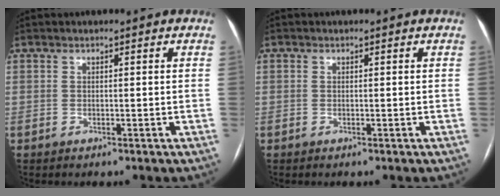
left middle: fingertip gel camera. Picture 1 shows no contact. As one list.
[{"total": 0.0}]